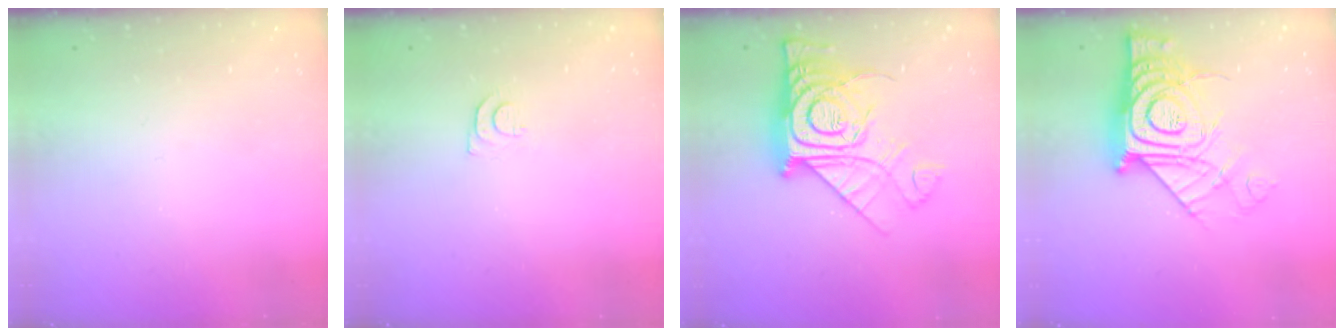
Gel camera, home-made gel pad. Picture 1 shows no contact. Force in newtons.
{"total": 5.2, "press": 5.2, "slide": 0.6}
{"total": 19.5, "press": 19.4, "slide": 1.8}
{"total": 19.3, "press": 19.2, "slide": 1.7}